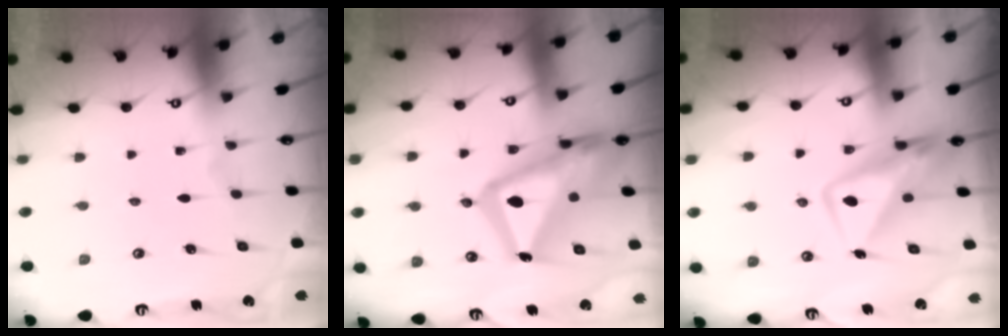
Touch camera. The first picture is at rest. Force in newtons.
{"total": 22.5, "press": 22.4, "slide": 2.1}
{"total": 12.2, "press": 12.1, "slide": 1.2}